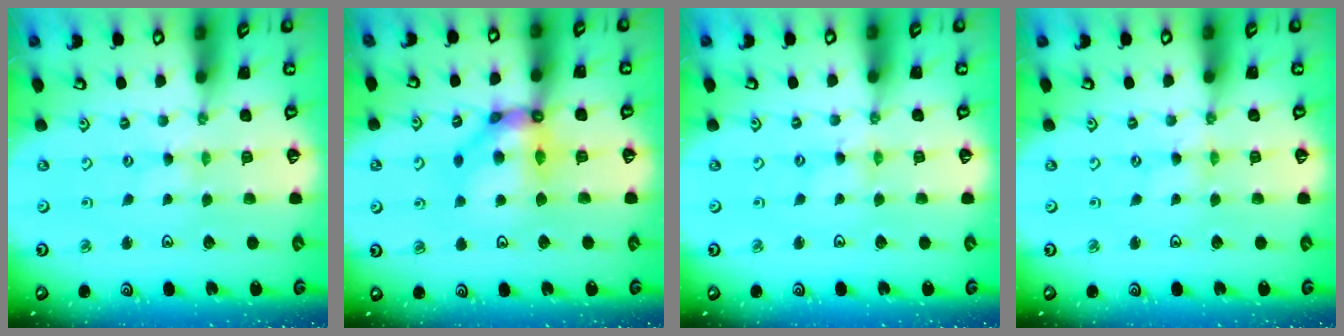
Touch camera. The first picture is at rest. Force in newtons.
{"total": 11.8, "press": 11.8, "slide": 1.0}
{"total": 1.7, "press": 1.7, "slide": 0.2}
{"total": 0.0}